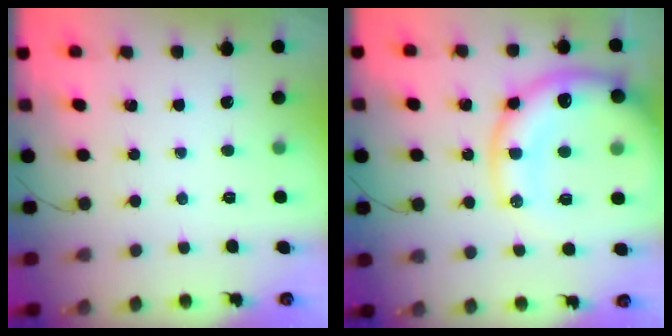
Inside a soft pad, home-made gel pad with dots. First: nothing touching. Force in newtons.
{"total": 25.2, "press": 24.6, "slide": 5.3}